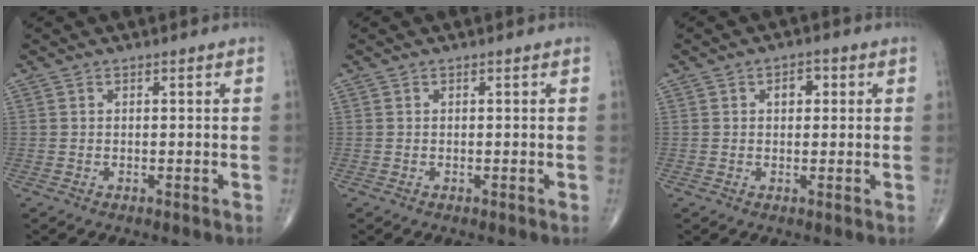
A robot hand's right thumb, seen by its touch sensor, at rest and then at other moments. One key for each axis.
{"total": 0.0}
{"total": 3.0, "fx": 0.8, "fy": 2.0, "fz": 2.1, "tx": -0.015, "ty": 0.004, "tz": 0.007}